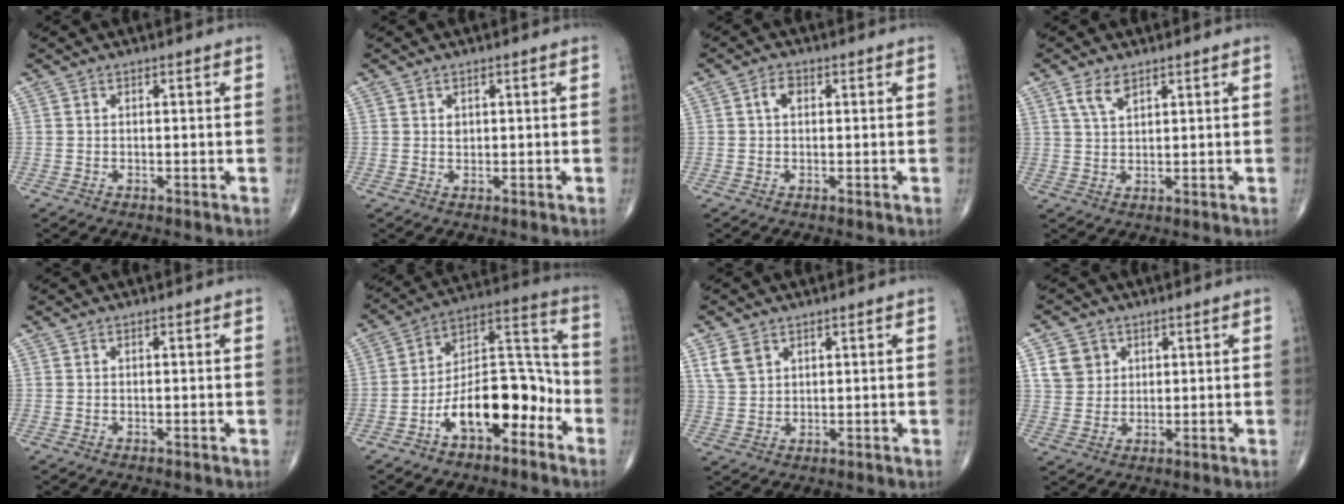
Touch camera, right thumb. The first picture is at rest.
{"total": 1.2, "force": [0.4, 0.9, 0.7], "torque": [-0.006, -0.003, 0.009]}
{"total": 2.5, "force": [0.6, 1.6, 1.8], "torque": [-0.032, 0.009, 0.009]}
{"total": 4.0, "force": [2.4, 1.8, 2.6], "torque": [-0.047, -0.007, 0.052]}
{"total": 0.0}
{"total": 16.5, "force": [-7.1, 8.2, 12.3], "torque": [-0.172, 0.076, -0.121]}
{"total": 4.4, "force": [2.5, 2.9, 2.2], "torque": [-0.037, -0.007, 0.057]}
{"total": 5.6, "force": [2.2, 4.9, 1.7], "torque": [-0.012, -0.008, 0.044]}